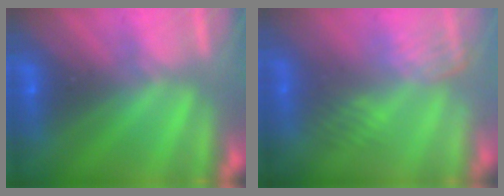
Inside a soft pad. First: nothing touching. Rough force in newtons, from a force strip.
{"total": 2.8}